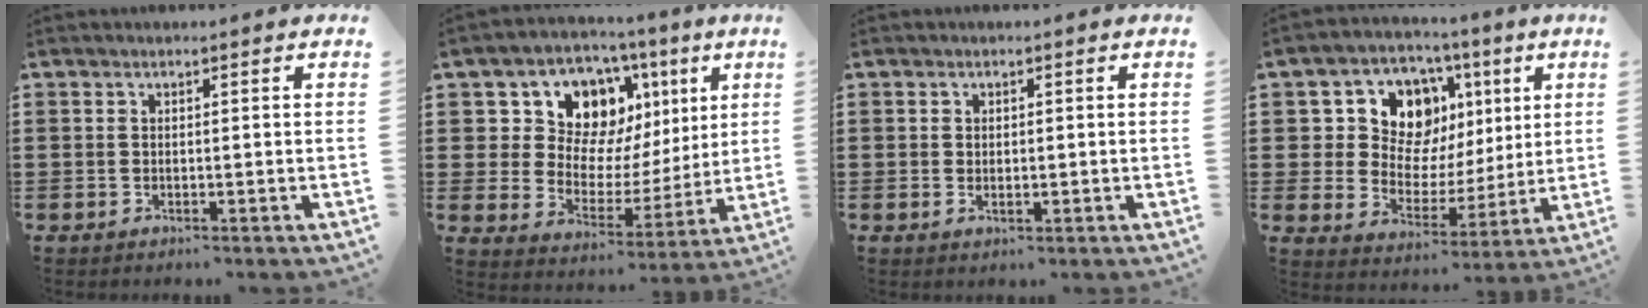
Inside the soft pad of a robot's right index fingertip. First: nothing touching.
{"total": 12.0, "force": [6.0, 8.6, 5.8], "torque": [-0.138, -0.024, 0.114]}
{"total": 0.7, "force": [0.1, 0.5, 0.4], "torque": [-0.008, 0.006, 0.001]}
{"total": 11.8, "force": [4.9, 9.0, 5.9], "torque": [-0.142, -0.002, 0.097]}